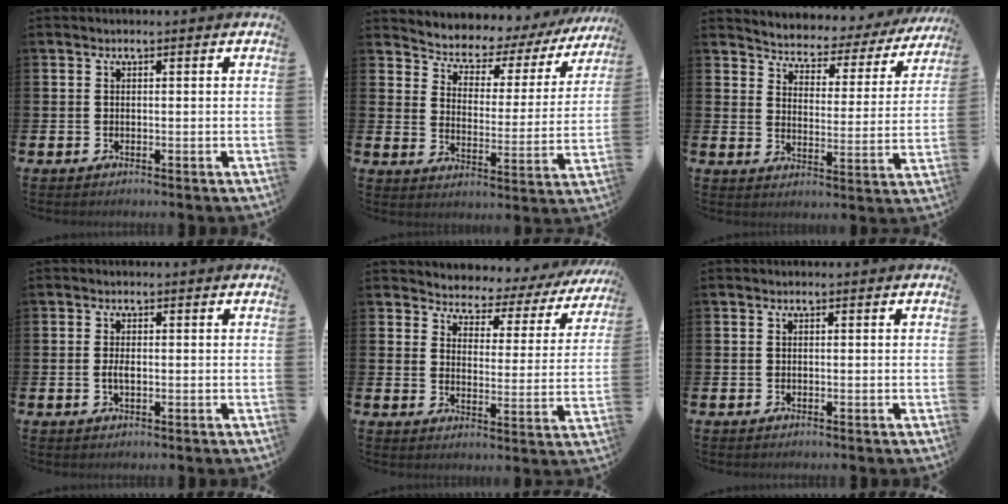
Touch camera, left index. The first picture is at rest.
{"total": 5.1, "force": [4.7, 1.8, 0.5], "torque": [-0.045, -0.042, 0.075]}
{"total": 3.7, "force": [3.5, 1.2, 0.1], "torque": [-0.031, -0.035, 0.052]}
{"total": 1.5, "force": [-0.2, 0.7, 1.3], "torque": [-0.025, 0.003, -0.004]}
{"total": 3.1, "force": [2.8, 1.3, -0.1], "torque": [-0.024, -0.032, 0.038]}
{"total": 0.0}